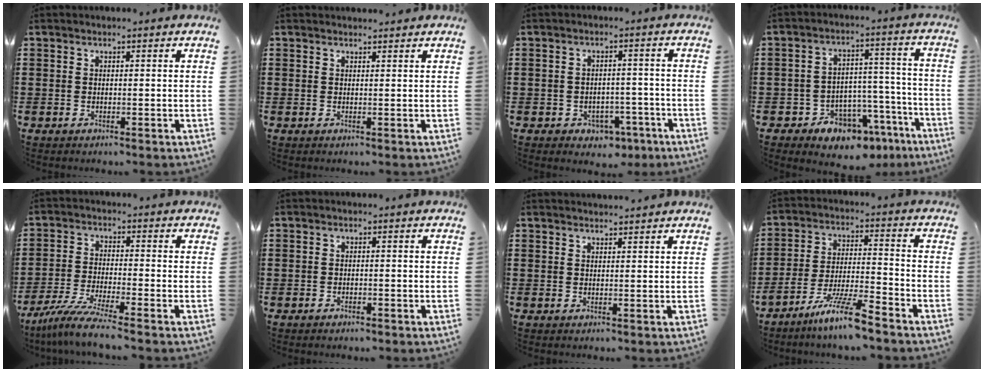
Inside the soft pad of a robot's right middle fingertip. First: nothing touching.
{"total": 0.8, "force": [0.8, 0.1, 0.0], "torque": [0.005, -0.003, 0.013]}
{"total": 2.6, "force": [-2.0, 1.5, 0.6], "torque": [-0.018, 0.007, -0.044]}
{"total": 7.7, "force": [-6.4, 3.9, 1.7], "torque": [-0.027, 0.039, -0.115]}
{"total": 6.7, "force": [-5.6, -0.4, 3.6], "torque": [-0.083, -0.020, -0.111]}
{"total": 0.8, "force": [-0.8, 0.3, 0.1], "torque": [-0.003, 0.001, -0.016]}
{"total": 1.3, "force": [1.3, 0.0, 0.1], "torque": [-0.005, -0.001, 0.024]}
{"total": 8.8, "force": [-7.1, 0.2, 5.2], "torque": [-0.106, -0.005, -0.137]}